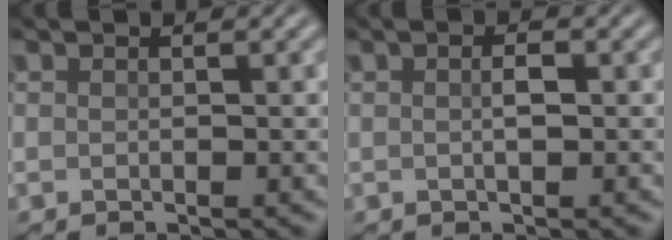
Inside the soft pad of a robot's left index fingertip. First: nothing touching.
{"total": 1.6, "force": [0.0, 0.4, 1.5], "torque": [-0.031, 0.003, 0.003]}